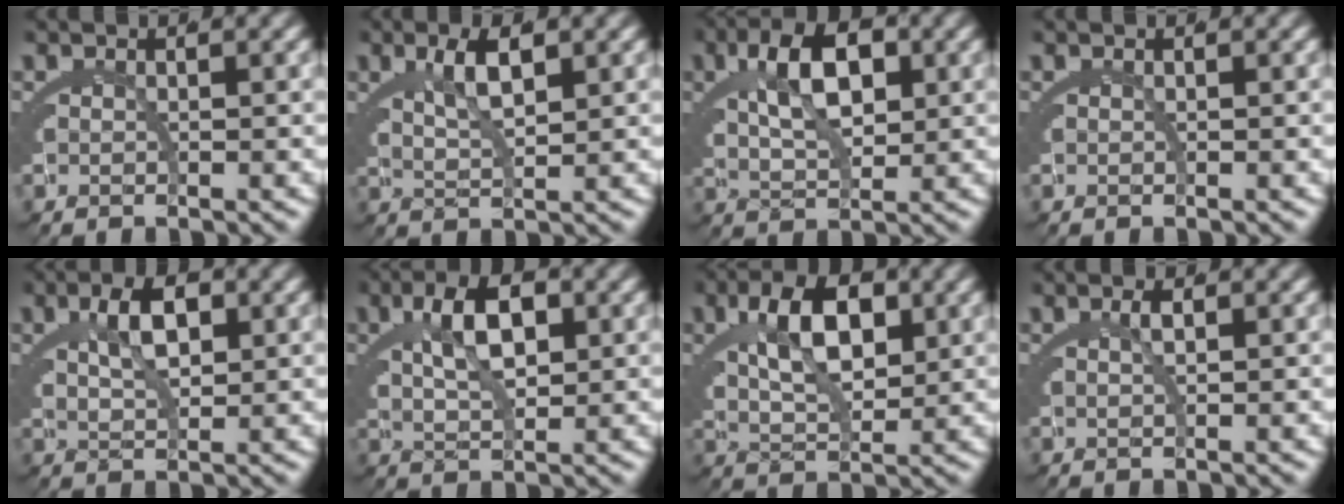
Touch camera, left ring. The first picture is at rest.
{"total": 3.4, "force": [1.1, 1.2, 3.0], "torque": [-0.057, -0.007, 0.029]}
{"total": 6.4, "force": [1.4, 3.4, 5.2], "torque": [-0.090, -0.004, 0.031]}
{"total": 0.0}
{"total": 3.9, "force": [1.1, 1.7, 3.3], "torque": [-0.057, -0.006, 0.027]}
{"total": 5.3, "force": [1.2, 2.5, 4.5], "torque": [-0.081, -0.003, 0.028]}
{"total": 6.6, "force": [1.4, 3.6, 5.3], "torque": [-0.093, -0.006, 0.029]}
{"total": 1.0, "force": [0.3, 0.0, 0.9], "torque": [-0.015, 0.002, 0.005]}